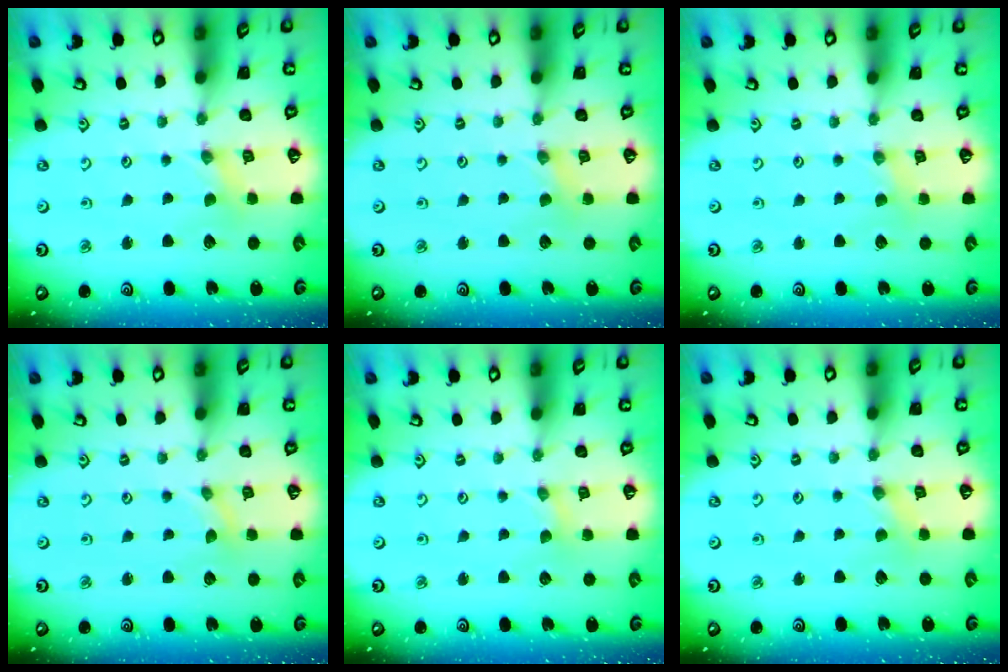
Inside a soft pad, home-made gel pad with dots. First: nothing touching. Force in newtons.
{"total": 1.1, "press": 1.1, "slide": 0.2}
{"total": 0.8, "press": 0.8, "slide": 0.2}
{"total": 0.0}
{"total": 0.0}
{"total": 0.0}